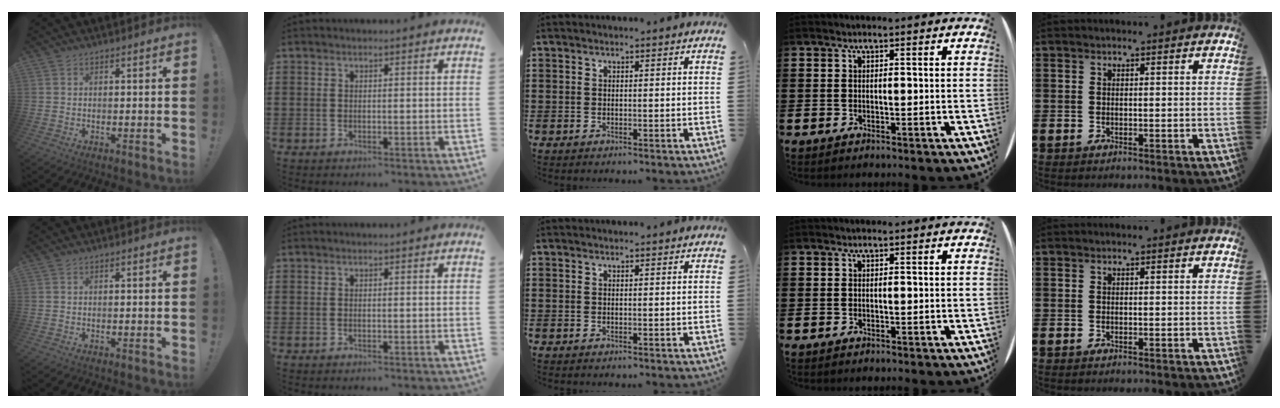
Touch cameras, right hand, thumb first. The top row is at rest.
{}